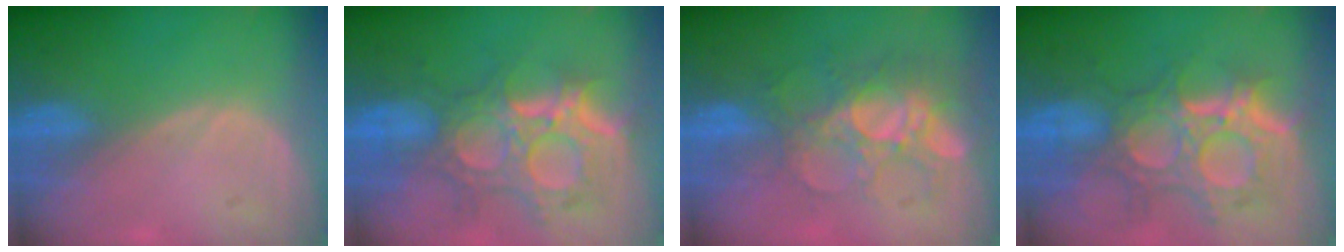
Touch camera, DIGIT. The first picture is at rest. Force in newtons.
{"total": 12.2, "press": 10.7, "slide": 5.8}
{"total": 9.8, "press": 8.6, "slide": 4.7}
{"total": 12.0, "press": 10.8, "slide": 5.3}